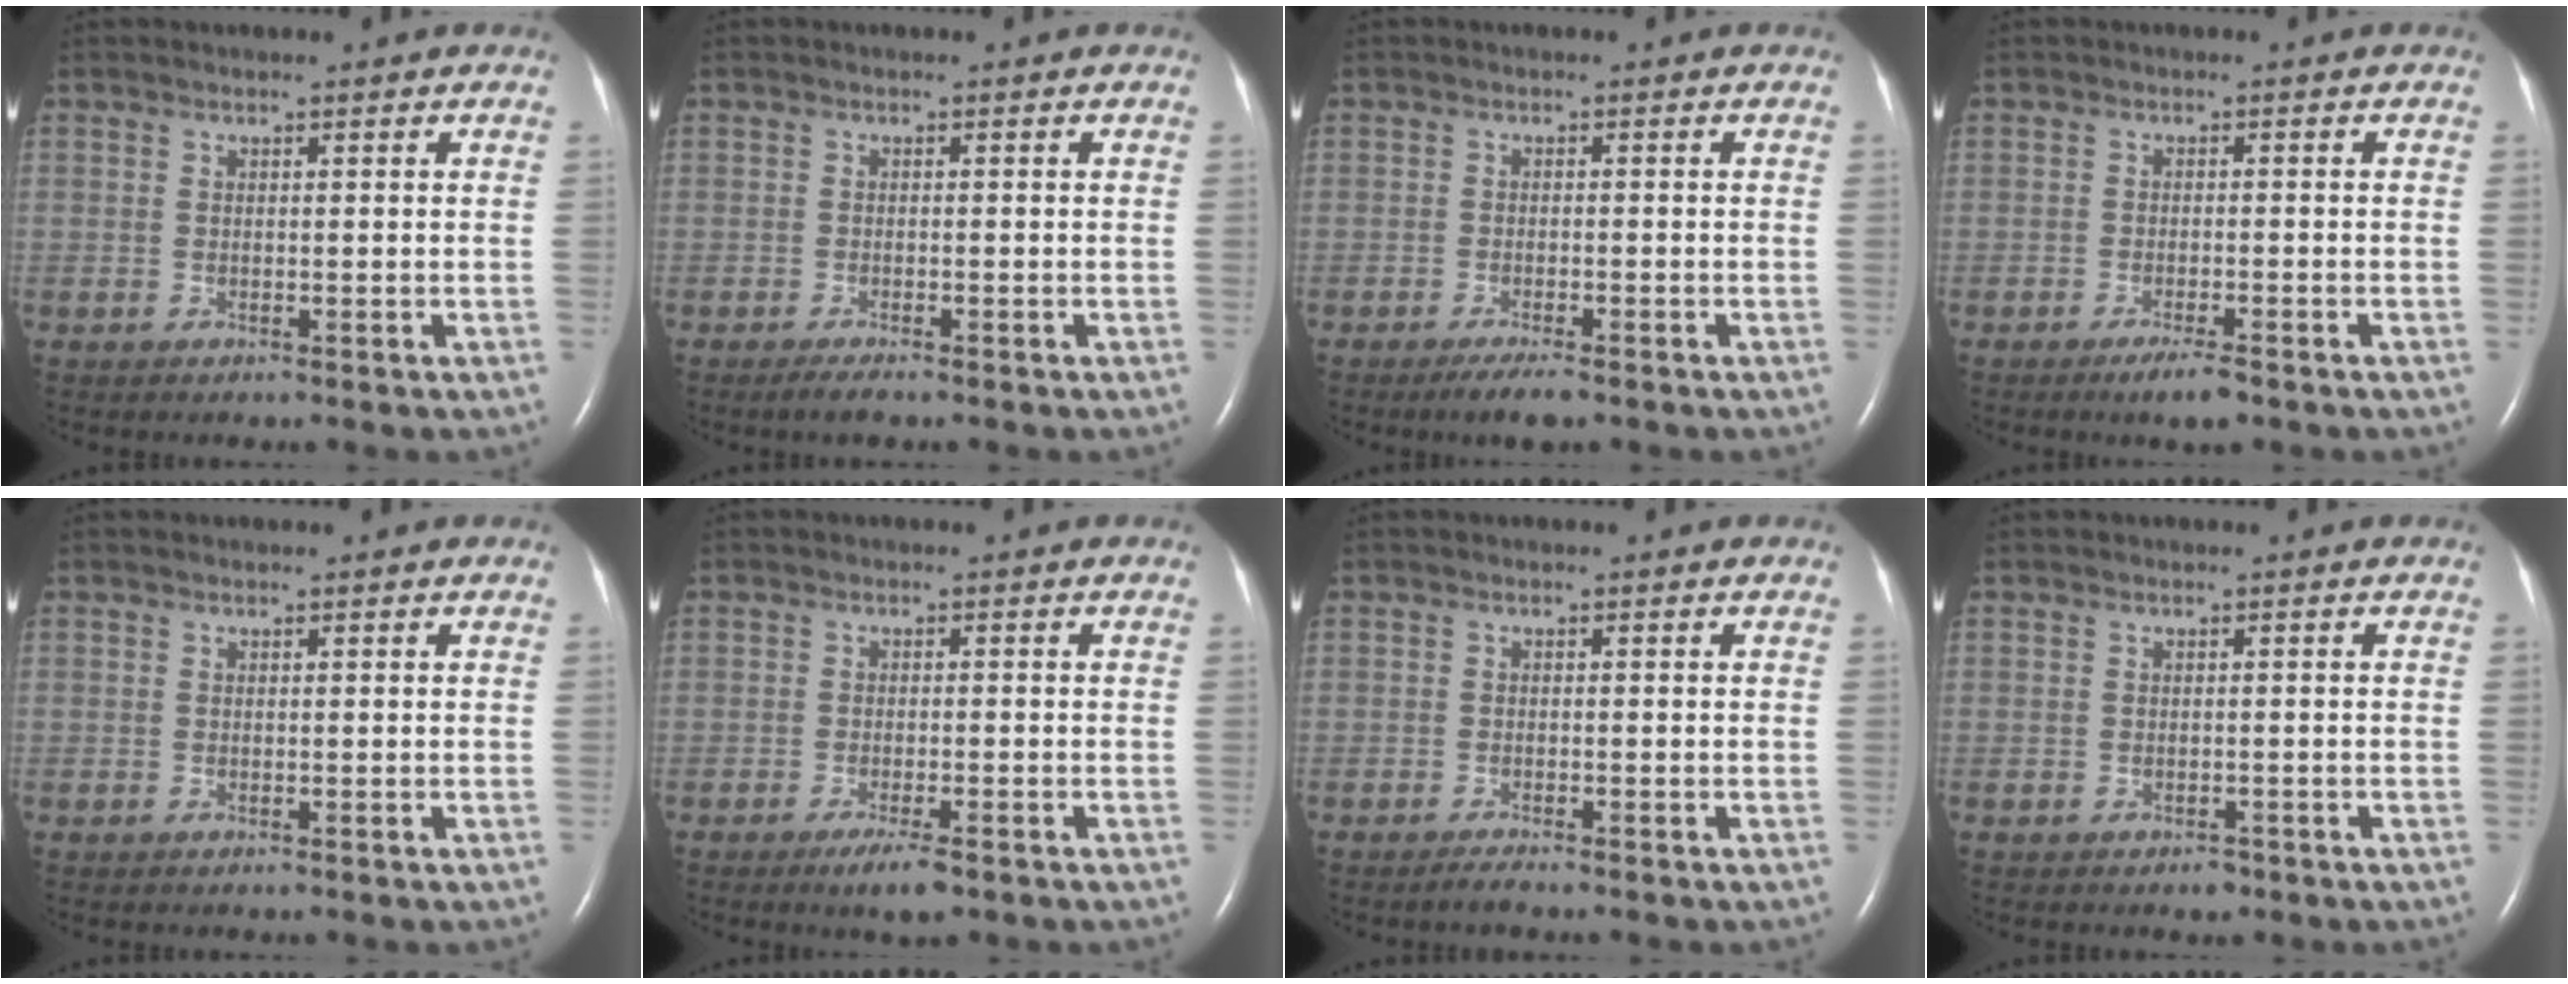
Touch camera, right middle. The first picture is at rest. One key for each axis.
{"total": 1.7, "fx": -1.3, "fy": 0.1, "fz": 1.1, "tx": -0.029, "ty": -0.006, "tz": -0.024}
{"total": 3.4, "fx": -2.5, "fy": 0.5, "fz": 2.3, "tx": -0.041, "ty": -0.007, "tz": -0.041}
{"total": 3.2, "fx": -2.2, "fy": 0.3, "fz": 2.3, "tx": -0.041, "ty": -0.006, "tz": -0.036}
{"total": 0.0}
{"total": 3.6, "fx": -2.3, "fy": 0.4, "fz": 2.7, "tx": -0.047, "ty": -0.007, "tz": -0.037}
{"total": 1.1, "fx": -1.0, "fy": -0.2, "fz": 0.5, "tx": -0.016, "ty": -0.003, "tz": -0.019}
{"total": 1.1, "fx": -0.8, "fy": 0.6, "fz": 0.5, "tx": -0.008, "ty": 0.000, "tz": -0.007}